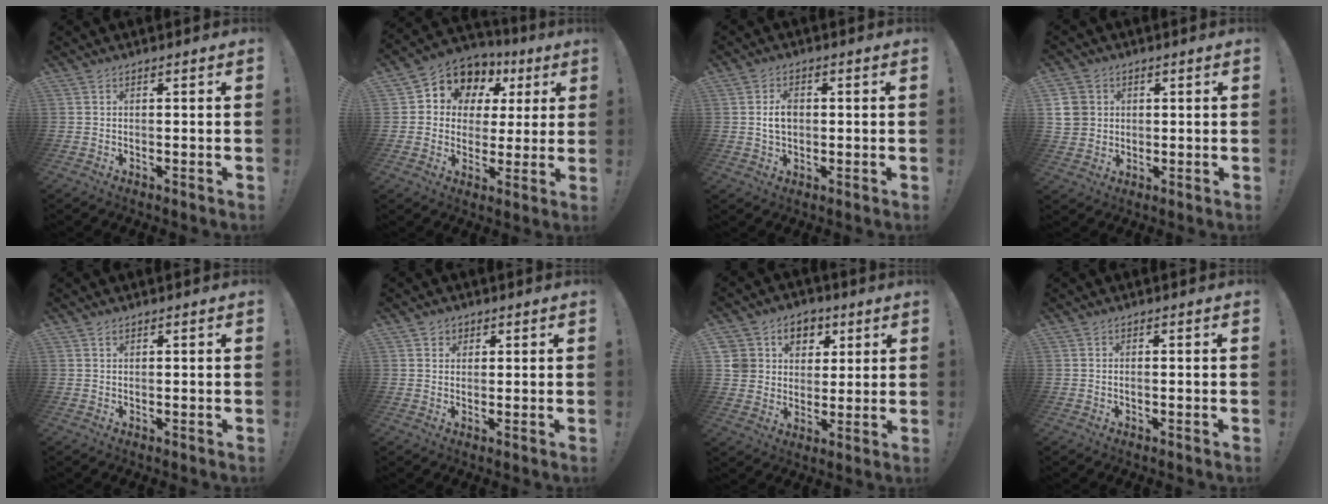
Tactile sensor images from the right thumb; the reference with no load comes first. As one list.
[{"total": 9.1, "force": [3.9, 7.5, 3.3], "torque": [-0.052, -0.028, 0.076]}, {"total": 4.5, "force": [0.1, 3.0, 3.4], "torque": [-0.056, 0.000, -0.004]}, {"total": 7.5, "force": [1.6, 6.8, 2.7], "torque": [-0.061, -0.002, 0.035]}, {"total": 0.7, "force": [0.5, 0.4, 0.2], "torque": [-0.002, 0.000, 0.009]}, {"total": 2.4, "force": [1.0, 2.1, 0.2], "torque": [0.008, -0.007, 0.015]}, {"total": 9.6, "force": [3.2, 8.8, 2.3], "torque": [-0.041, -0.015, 0.071]}, {"total": 0.5, "force": [-0.3, -0.1, 0.4], "torque": [-0.015, 0.003, -0.004]}]